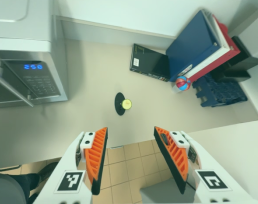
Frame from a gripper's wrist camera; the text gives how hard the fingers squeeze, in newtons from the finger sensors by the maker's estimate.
{"total": 0.0}